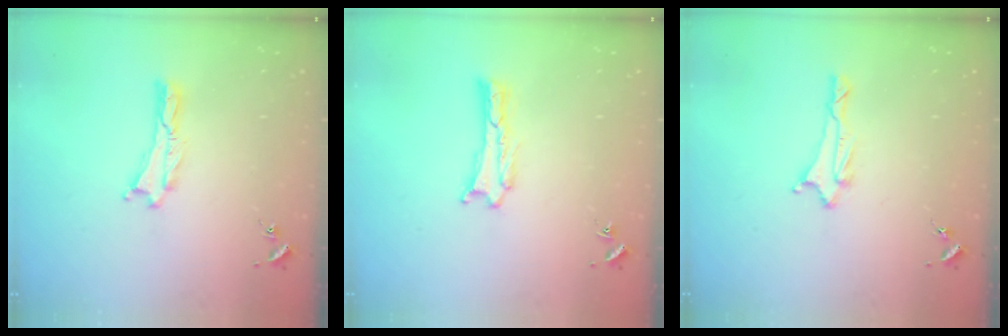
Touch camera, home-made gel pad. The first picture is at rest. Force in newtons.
{"total": 0.8, "press": 0.8, "slide": 0.0}
{"total": 1.7, "press": 1.6, "slide": 0.5}